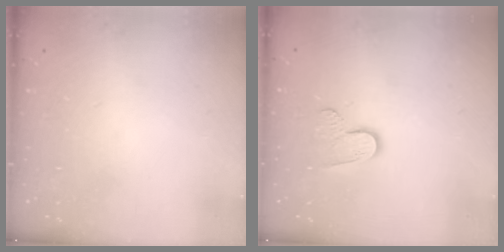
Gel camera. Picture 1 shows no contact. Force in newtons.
{"total": 6.9, "press": 6.9, "slide": 0.2}